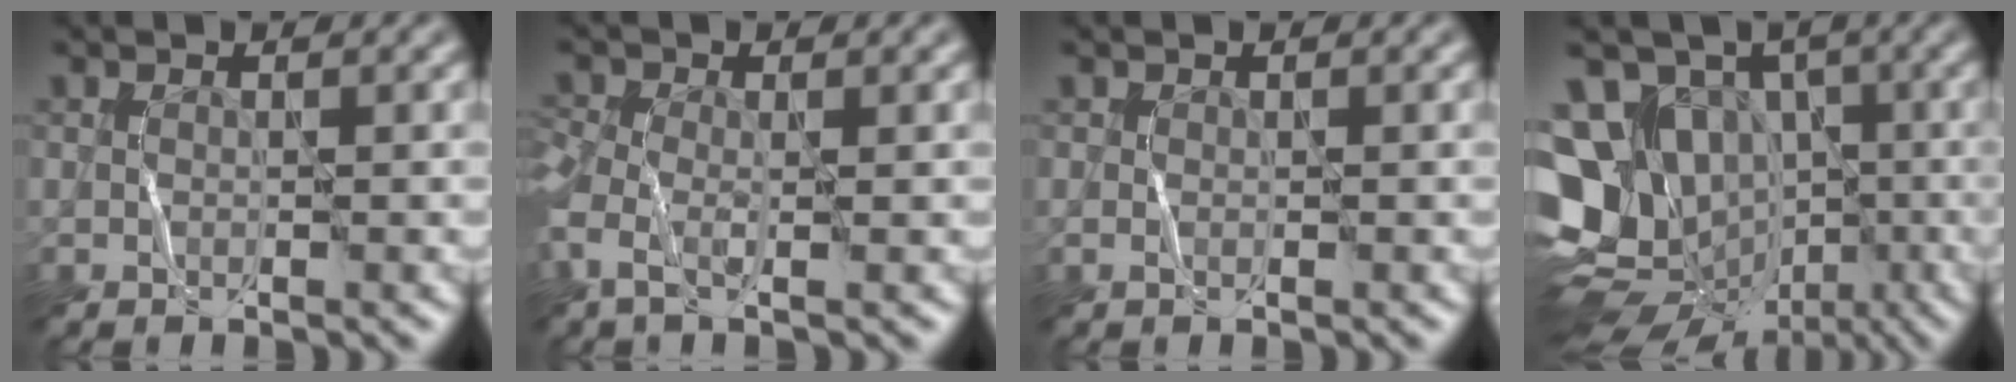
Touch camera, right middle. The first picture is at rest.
{"total": 2.7, "force": [-1.0, 1.2, 2.2], "torque": [-0.059, -0.007, -0.026]}
{"total": 0.0}
{"total": 15.1, "force": [-4.6, 12.5, 7.1], "torque": [-0.132, -0.009, -0.078]}